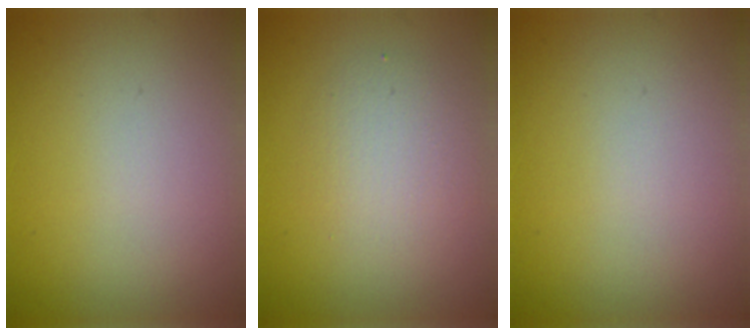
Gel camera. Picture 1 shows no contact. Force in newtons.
{"total": 2.7, "press": 2.7, "slide": 0.0}
{"total": 0.0}